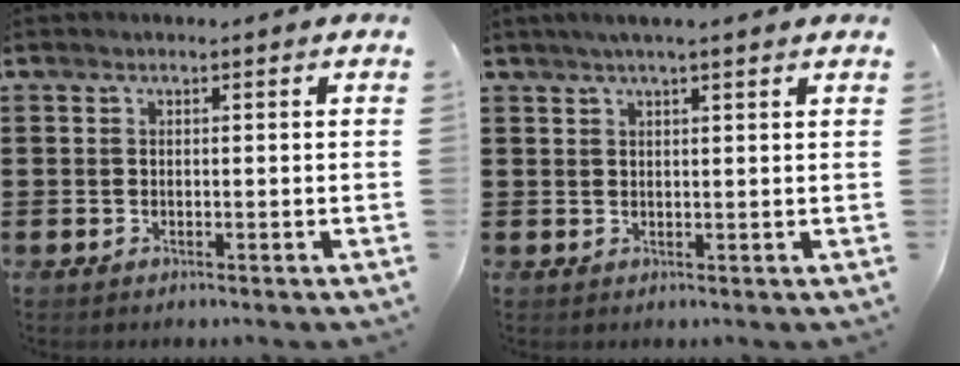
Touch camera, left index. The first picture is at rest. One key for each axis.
{"total": 2.4, "fx": 1.8, "fy": -0.1, "fz": 1.5, "tx": -0.032, "ty": 0.004, "tz": 0.033}